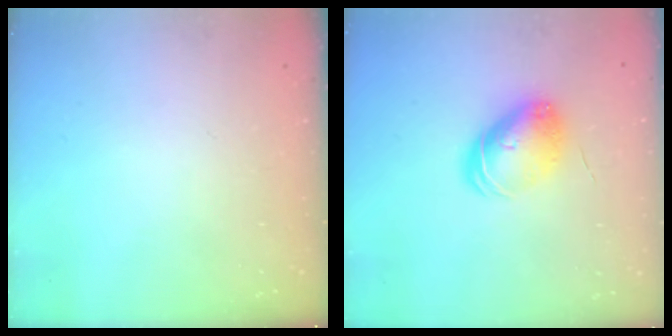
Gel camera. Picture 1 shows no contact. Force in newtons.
{"total": 9.0, "press": 9.0, "slide": 0.3}